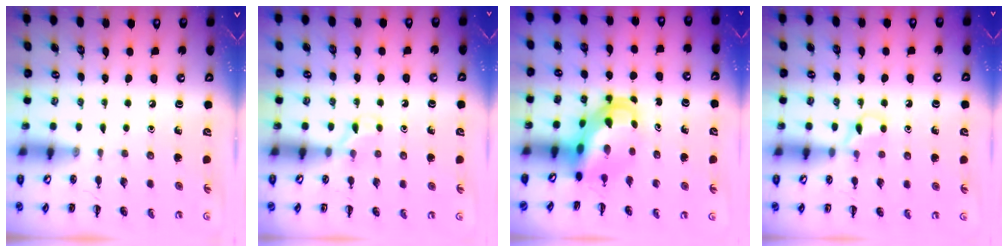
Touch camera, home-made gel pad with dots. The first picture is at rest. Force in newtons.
{"total": 5.9, "press": 5.6, "slide": 1.9}
{"total": 5.4, "press": 5.2, "slide": 1.5}
{"total": 4.8, "press": 4.6, "slide": 1.6}